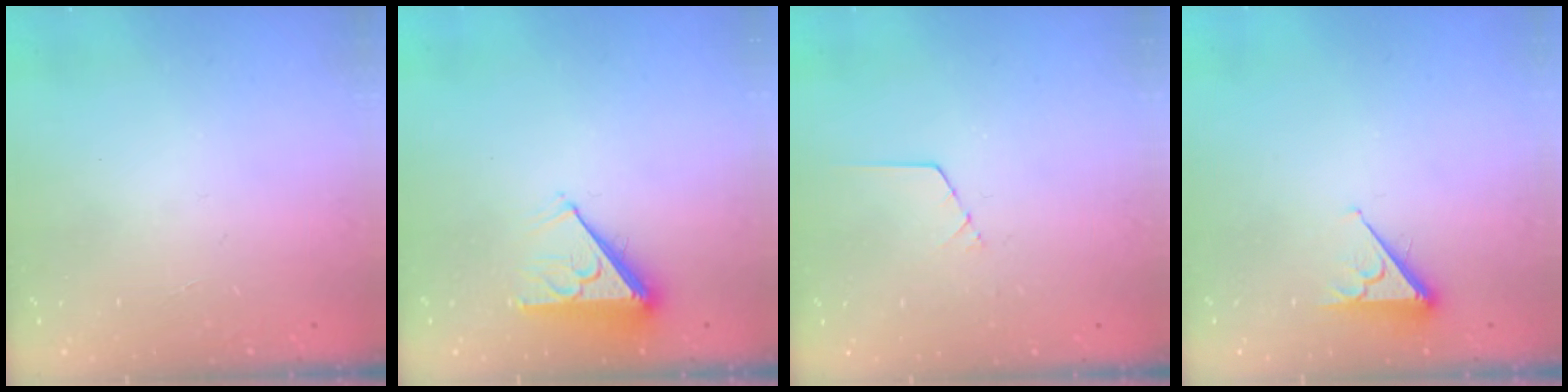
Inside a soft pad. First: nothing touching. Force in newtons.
{"total": 6.0, "press": 6.0, "slide": 0.9}
{"total": 1.6, "press": 1.6, "slide": 0.1}
{"total": 3.9, "press": 3.8, "slide": 0.6}